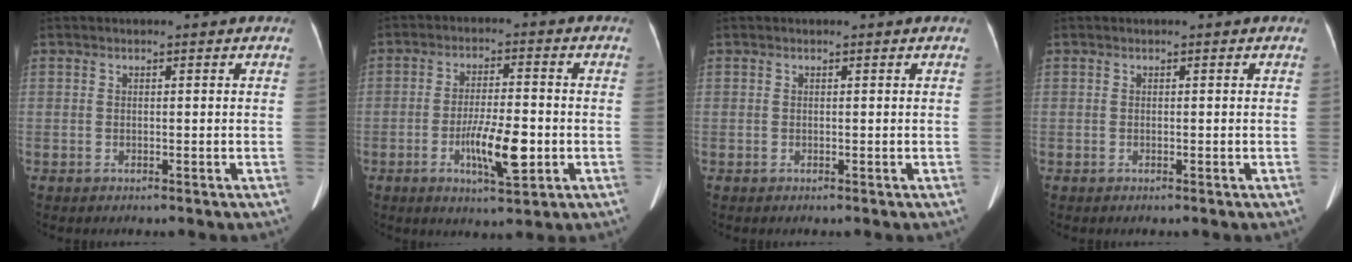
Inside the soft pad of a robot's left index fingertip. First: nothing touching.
{"total": 8.5, "force": [-2.8, 1.9, 7.8], "torque": [-0.140, -0.007, -0.047]}
{"total": 0.0}
{"total": 0.0}